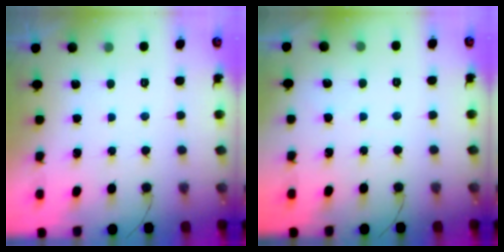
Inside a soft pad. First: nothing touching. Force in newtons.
{"total": 1.9, "press": 1.8, "slide": 0.2}